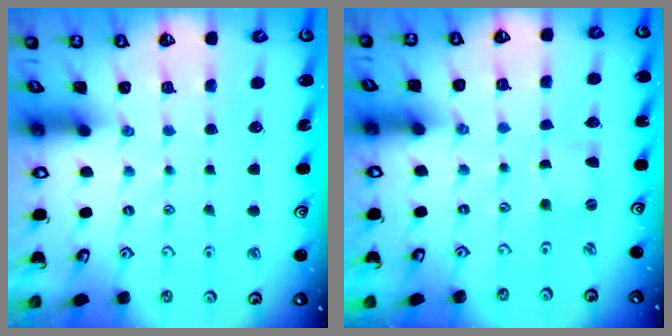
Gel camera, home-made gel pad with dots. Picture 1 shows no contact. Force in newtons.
{"total": 0.0}